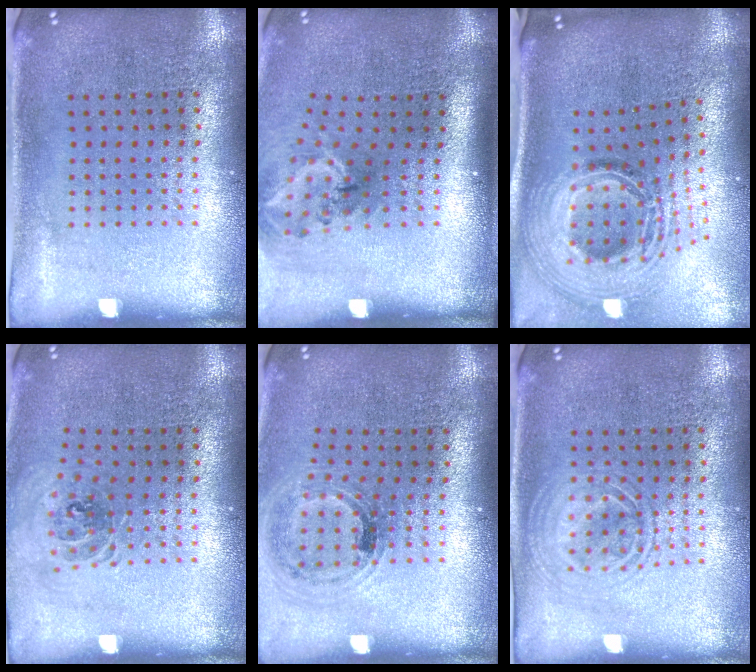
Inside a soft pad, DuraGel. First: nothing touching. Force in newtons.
{"total": 2.0, "press": 1.3, "slide": 1.5}
{"total": 2.6, "press": 1.9, "slide": 1.8}
{"total": 0.9, "press": 0.8, "slide": 0.2}
{"total": 1.0, "press": 1.0, "slide": 0.3}
{"total": 1.3, "press": 1.3, "slide": 0.2}